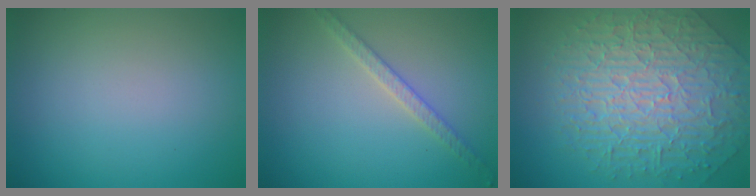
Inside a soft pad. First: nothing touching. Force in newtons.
{"total": 2.1, "press": 2.0, "slide": 0.6}
{"total": 8.8, "press": 6.6, "slide": 5.8}